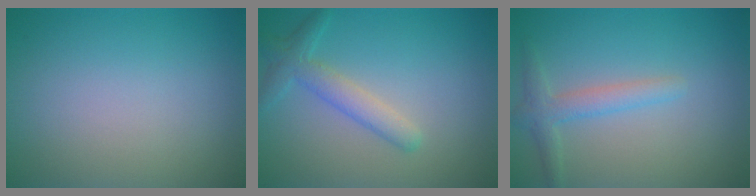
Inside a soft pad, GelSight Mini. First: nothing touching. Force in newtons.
{"total": 2.8, "press": 2.8, "slide": 0.1}
{"total": 2.3, "press": 2.3, "slide": 0.1}